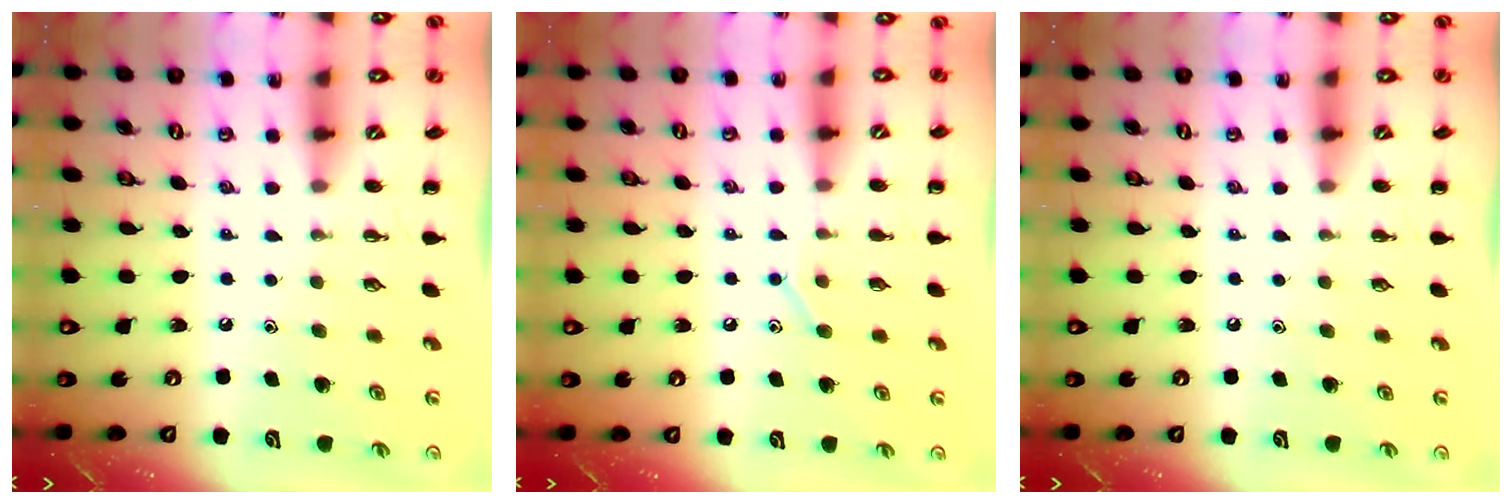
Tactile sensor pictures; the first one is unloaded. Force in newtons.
{"total": 7.8, "press": 7.6, "slide": 1.7}
{"total": 0.0}